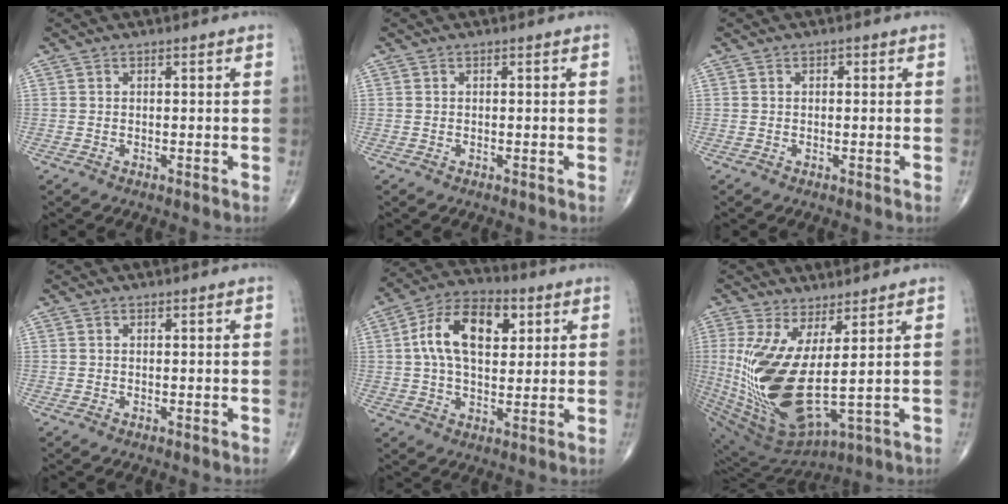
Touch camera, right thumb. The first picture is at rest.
{"total": 0.0}
{"total": 0.6, "force": [0.1, 0.5, 0.3], "torque": [0.000, 0.001, -0.001]}
{"total": 0.0}
{"total": 14.4, "force": [3.6, 8.4, 11.2], "torque": [-0.181, 0.012, 0.056]}
{"total": 17.8, "force": [1.8, 6.0, 16.7], "torque": [-0.361, -0.046, 0.058]}